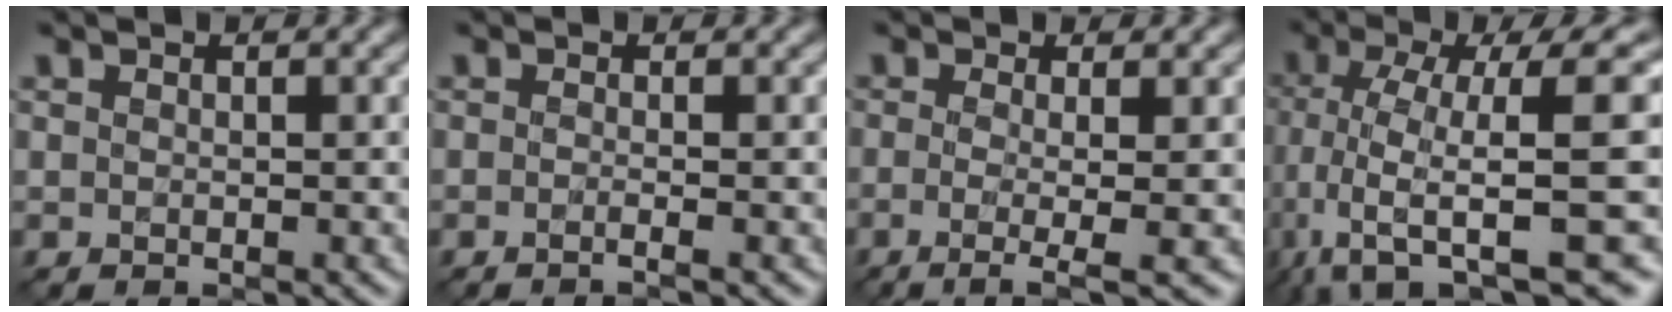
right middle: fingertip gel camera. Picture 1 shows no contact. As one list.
[{"total": 1.6, "force": [-0.5, 0.6, 1.4], "torque": [-0.011, -0.012, -0.022]}, {"total": 4.3, "force": [-0.8, 1.2, 4.0], "torque": [-0.064, -0.011, -0.018]}, {"total": 12.7, "force": [-2.2, 3.9, 11.9], "torque": [-0.213, 0.003, -0.029]}]